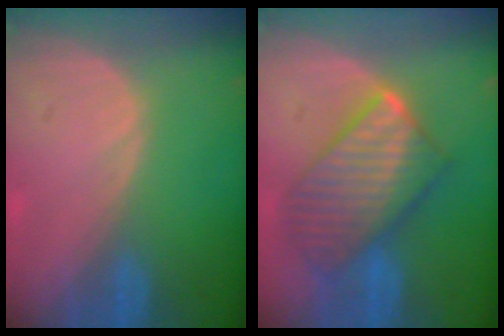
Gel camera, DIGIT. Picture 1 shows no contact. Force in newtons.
{"total": 10.1, "press": 10.1, "slide": 0.7}